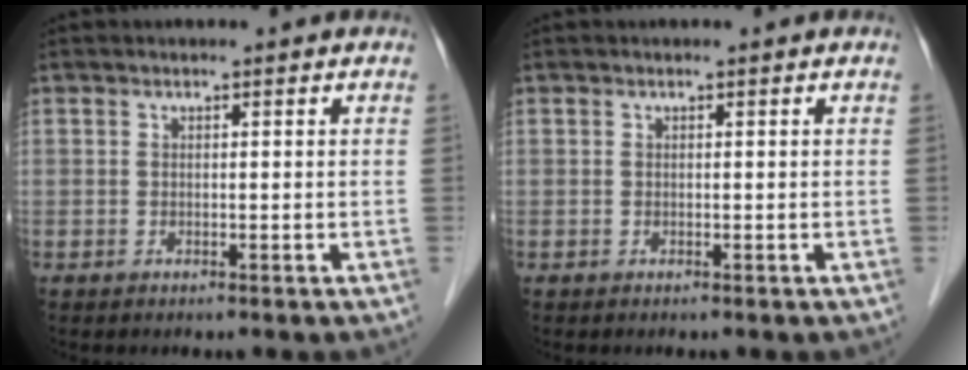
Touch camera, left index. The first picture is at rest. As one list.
[{"total": 0.0}]